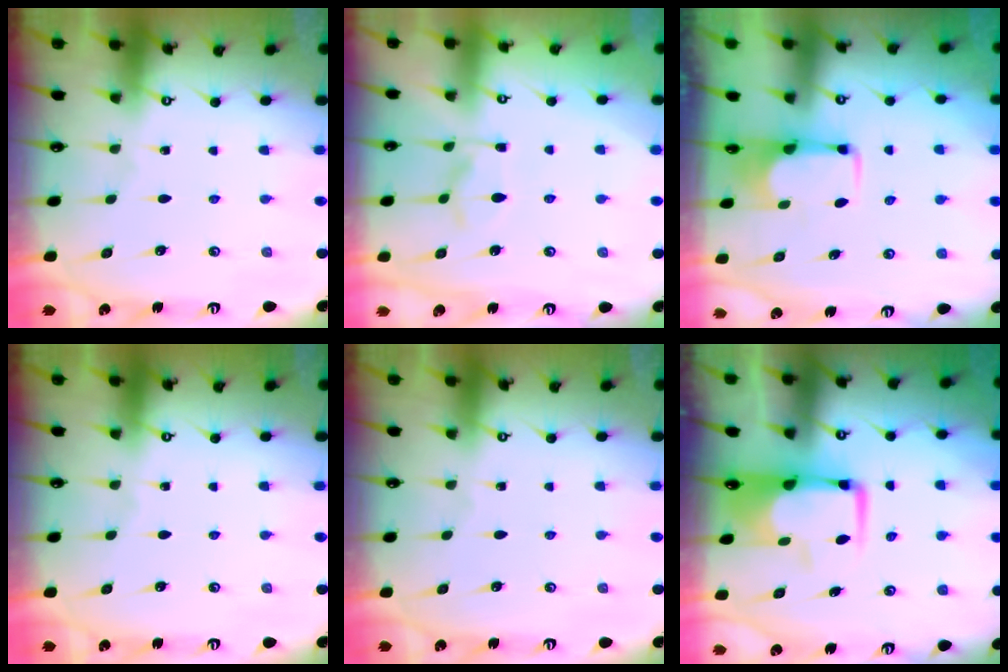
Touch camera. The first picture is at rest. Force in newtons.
{"total": 8.4, "press": 8.3, "slide": 1.1}
{"total": 1.8, "press": 1.6, "slide": 0.7}
{"total": 0.0}
{"total": 0.0}
{"total": 7.9, "press": 7.8, "slide": 1.4}